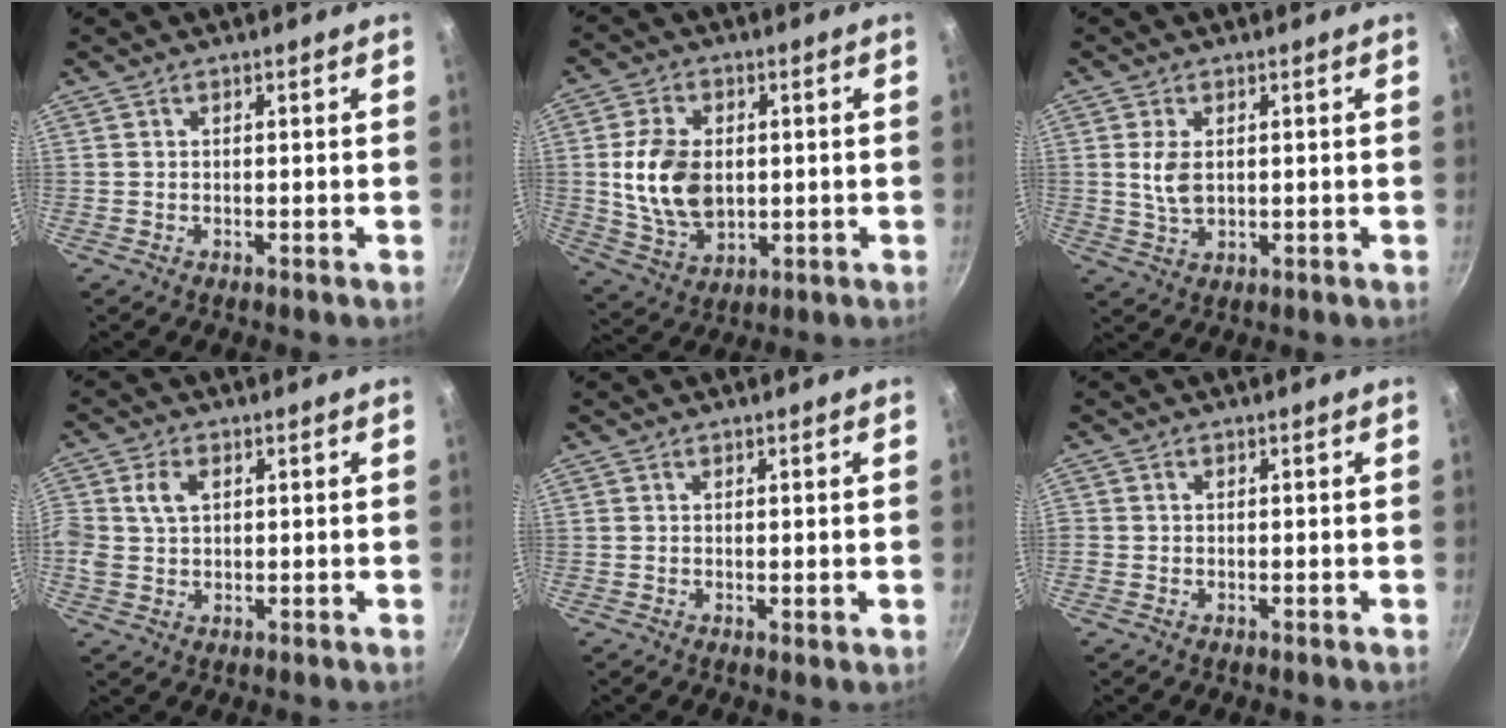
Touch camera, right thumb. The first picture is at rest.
{"total": 12.7, "force": [0.6, 8.7, 9.2], "torque": [-0.156, -0.008, 0.019]}
{"total": 4.8, "force": [0.8, 2.8, 3.8], "torque": [-0.073, -0.004, 0.019]}
{"total": 5.7, "force": [1.3, 4.1, 3.8], "torque": [-0.068, 0.005, 0.021]}
{"total": 0.9, "force": [0.4, 0.4, 0.6], "torque": [-0.008, -0.009, 0.004]}
{"total": 0.6, "force": [-0.2, 0.6, 0.1], "torque": [-0.003, 0.002, -0.004]}